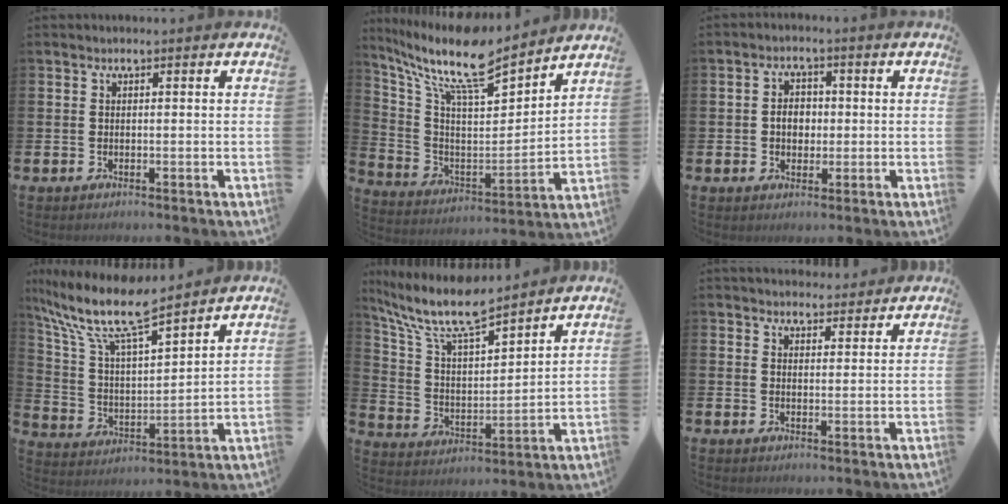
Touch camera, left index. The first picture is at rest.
{"total": 12.3, "force": [10.2, 2.7, 6.5], "torque": [-0.156, -0.071, 0.169]}
{"total": 3.4, "force": [-0.2, 2.6, 2.2], "torque": [-0.029, 0.004, -0.011]}
{"total": 10.6, "force": [9.0, 1.7, 5.3], "torque": [-0.146, -0.051, 0.152]}
{"total": 10.4, "force": [9.1, 2.0, 4.7], "torque": [-0.133, -0.049, 0.157]}
{"total": 3.5, "force": [3.3, 1.0, -0.1], "torque": [0.005, -0.016, 0.059]}